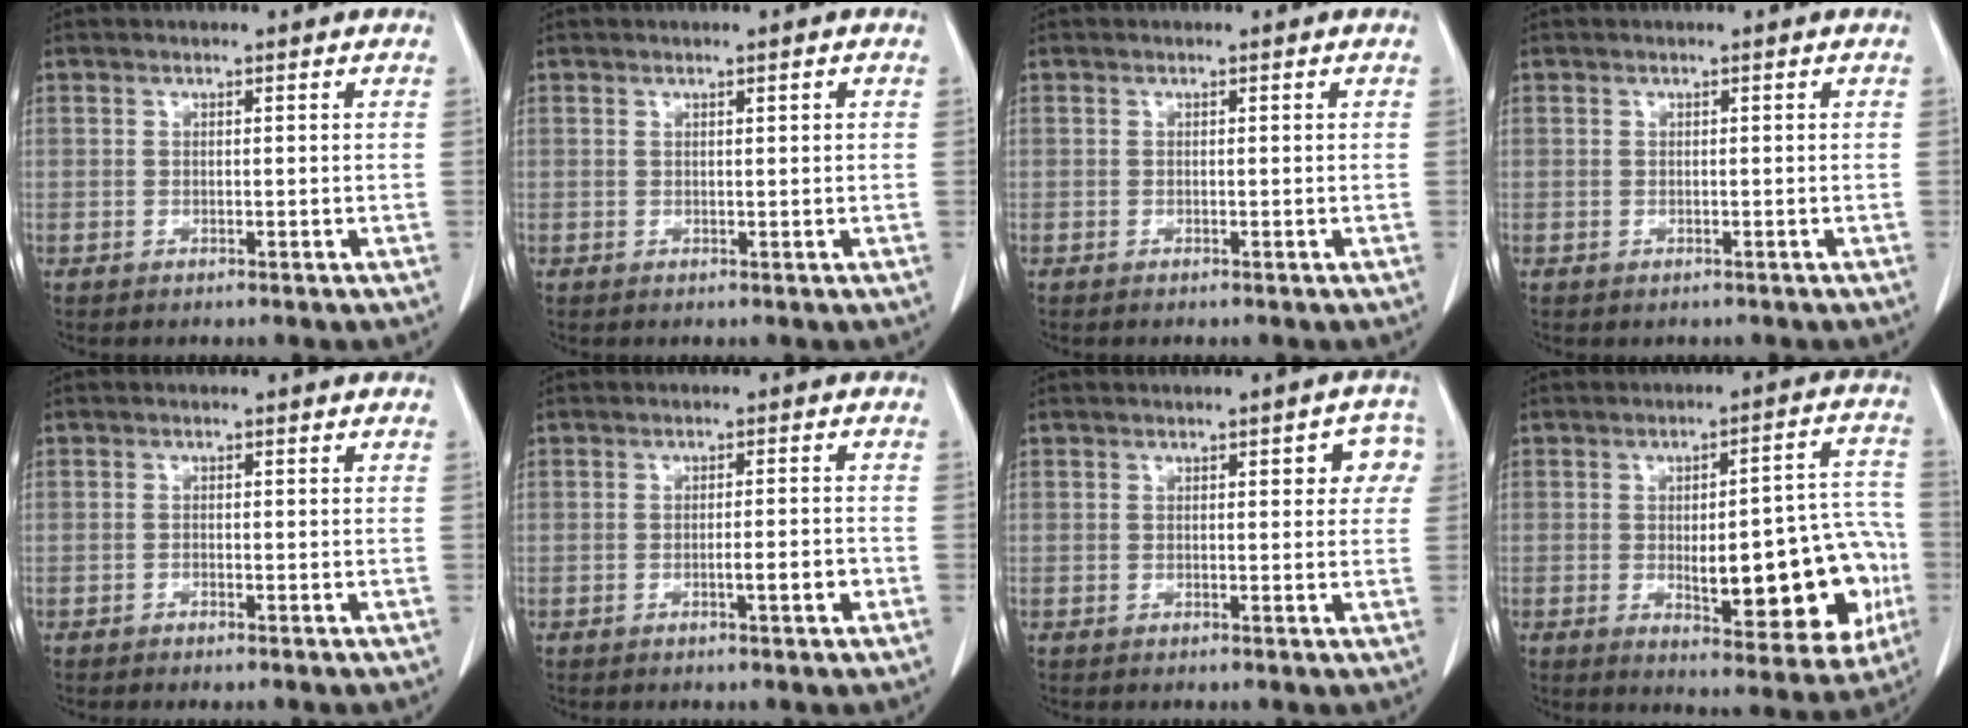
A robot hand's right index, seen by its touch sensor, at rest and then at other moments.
{"total": 0.8, "force": [0.4, 0.0, 0.7], "torque": [-0.013, 0.002, 0.006]}
{"total": 0.0}
{"total": 0.5, "force": [-0.2, 0.5, 0.0], "torque": [-0.002, 0.005, -0.002]}
{"total": 0.6, "force": [-0.5, 0.0, 0.4], "torque": [-0.007, 0.000, -0.009]}
{"total": 2.9, "force": [-1.1, 0.1, 2.6], "torque": [-0.042, 0.000, -0.015]}
{"total": 4.6, "force": [1.4, 1.8, 4.0], "torque": [-0.029, 0.012, 0.009]}
{"total": 18.4, "force": [-3.6, 5.8, 17.0], "torque": [-0.168, 0.031, -0.022]}